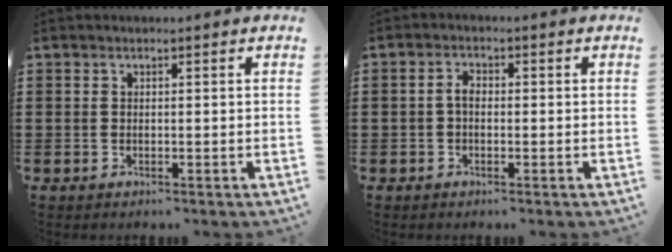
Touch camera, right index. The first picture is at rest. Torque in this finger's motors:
{"motor_torque": [0.51, -0.43, 0.22, 0.07]}